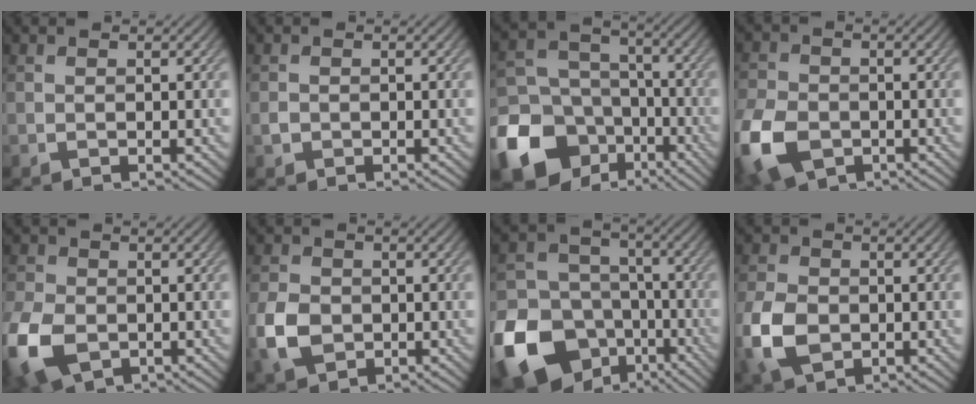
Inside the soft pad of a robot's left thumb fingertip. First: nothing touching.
{"total": 0.9, "force": [-0.3, 0.8, 0.3], "torque": [-0.007, -0.002, -0.010]}
{"total": 17.7, "force": [-8.2, 13.8, 7.3], "torque": [-0.232, -0.044, -0.137]}
{"total": 11.2, "force": [-4.6, 7.6, 6.8], "torque": [-0.193, -0.035, -0.091]}
{"total": 10.4, "force": [-3.7, 7.0, 6.7], "torque": [-0.193, -0.031, -0.069]}
{"total": 6.2, "force": [-1.6, 4.9, 3.6], "torque": [-0.097, -0.009, -0.040]}
{"total": 20.5, "force": [-9.7, 15.8, 8.6], "torque": [-0.230, -0.061, -0.160]}
{"total": 8.2, "force": [-2.3, 5.9, 5.2], "torque": [-0.142, -0.017, -0.055]}